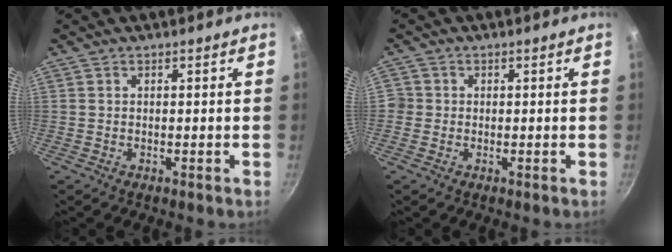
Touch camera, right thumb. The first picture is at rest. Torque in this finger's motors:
{"motor_torque": [-0.10, -0.10, 0.19, 0.12, 0.01]}